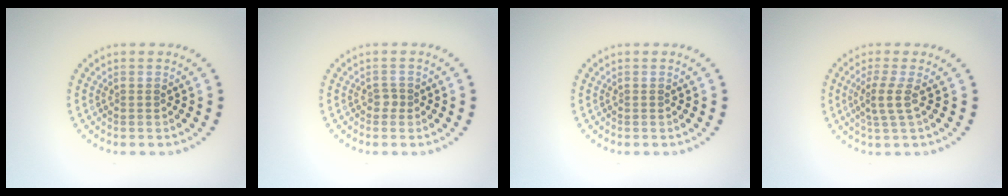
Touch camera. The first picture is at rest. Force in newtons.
{"total": 0.9, "press": 0.6, "slide": 0.6}
{"total": 0.0}
{"total": 2.1, "press": 1.6, "slide": 1.4}